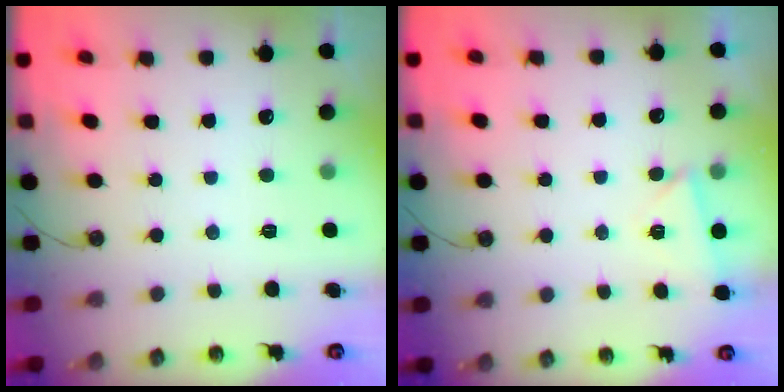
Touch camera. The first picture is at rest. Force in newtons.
{"total": 2.9, "press": 2.8, "slide": 0.6}